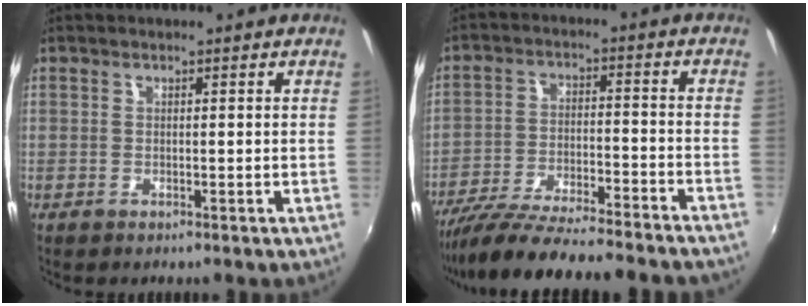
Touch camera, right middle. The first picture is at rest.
{"total": 21.4, "force": [-18.9, 1.8, 9.9], "torque": [-0.187, -0.050, -0.289]}